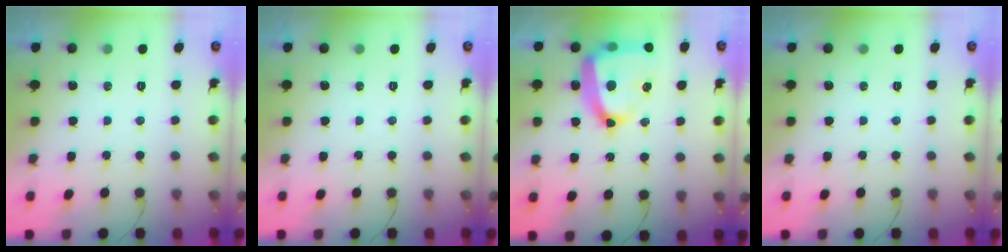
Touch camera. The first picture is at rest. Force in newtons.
{"total": 0.0}
{"total": 21.8, "press": 21.7, "slide": 1.8}
{"total": 0.0}